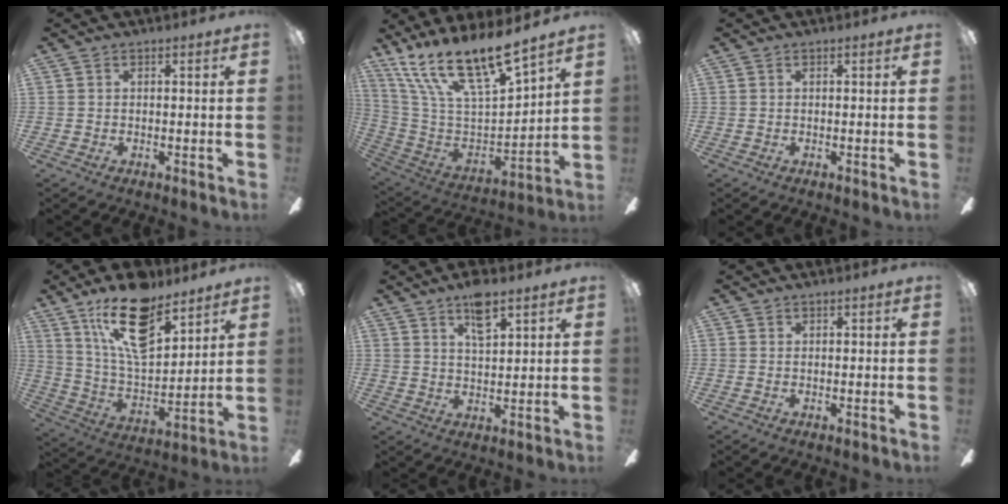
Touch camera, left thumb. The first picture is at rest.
{"total": 19.1, "force": [14.5, 4.9, 11.5], "torque": [-0.232, -0.110, 0.250]}
{"total": 0.0}
{"total": 19.6, "force": [12.7, 8.5, 12.2], "torque": [-0.222, -0.061, 0.220]}
{"total": 7.4, "force": [5.1, 2.4, 4.7], "torque": [-0.072, -0.022, 0.086]}
{"total": 0.0}